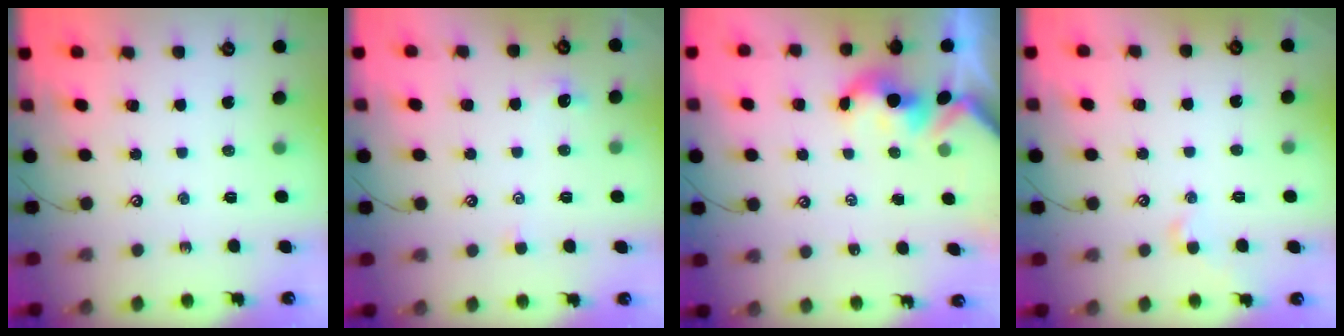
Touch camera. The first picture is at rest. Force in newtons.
{"total": 0.6, "press": 0.3, "slide": 0.5}
{"total": 1.6, "press": 1.6, "slide": 0.2}
{"total": 0.8, "press": 0.7, "slide": 0.5}